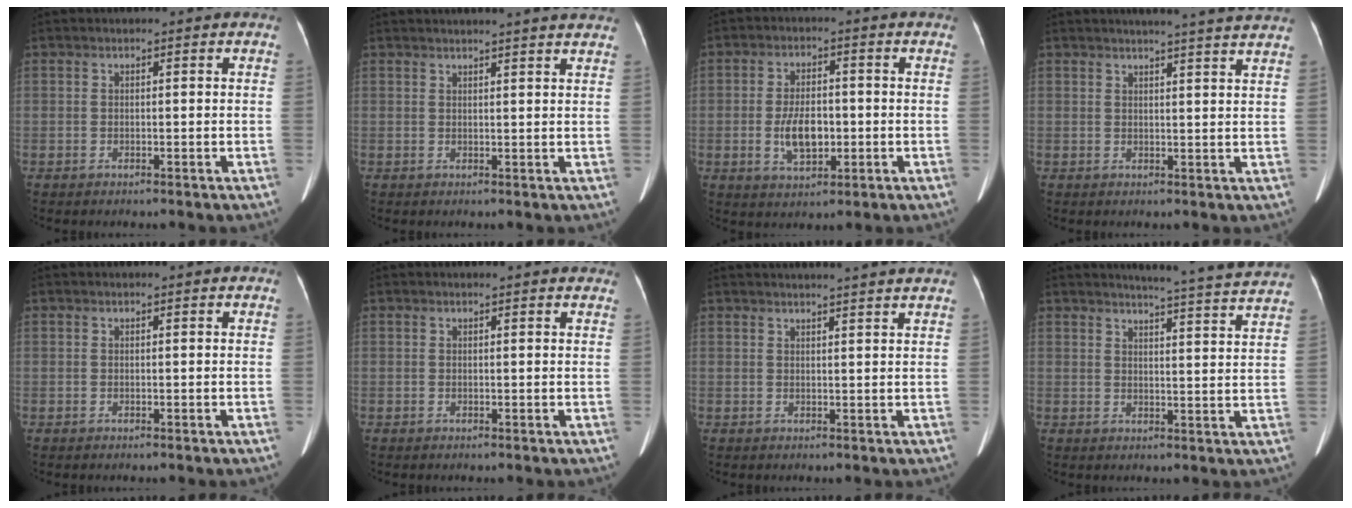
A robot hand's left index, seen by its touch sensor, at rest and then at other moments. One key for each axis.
{"total": 11.1, "fx": 10.2, "fy": -0.1, "fz": 4.4, "tx": -0.061, "ty": 0.010, "tz": 0.108}
{"total": 6.4, "fx": -1.2, "fy": 3.2, "fz": 5.4, "tx": -0.109, "ty": 0.003, "tz": -0.015}
{"total": 11.6, "fx": 10.6, "fy": -0.6, "fz": 4.8, "tx": -0.063, "ty": -0.008, "tz": 0.109}
{"total": 0.7, "fx": 0.7, "fy": 0.0, "fz": 0.2, "tx": -0.005, "ty": 0.005, "tz": 0.007}
{"total": 4.8, "fx": 4.5, "fy": 0.8, "fz": 1.4, "tx": -0.015, "ty": 0.011, "tz": 0.036}
{"total": 9.4, "fx": 8.7, "fy": -0.7, "fz": 3.5, "tx": -0.045, "ty": 0.015, "tz": 0.092}
{"total": 13.9, "fx": 13.3, "fy": -1.5, "fz": 3.8, "tx": -0.062, "ty": -0.052, "tz": 0.146}